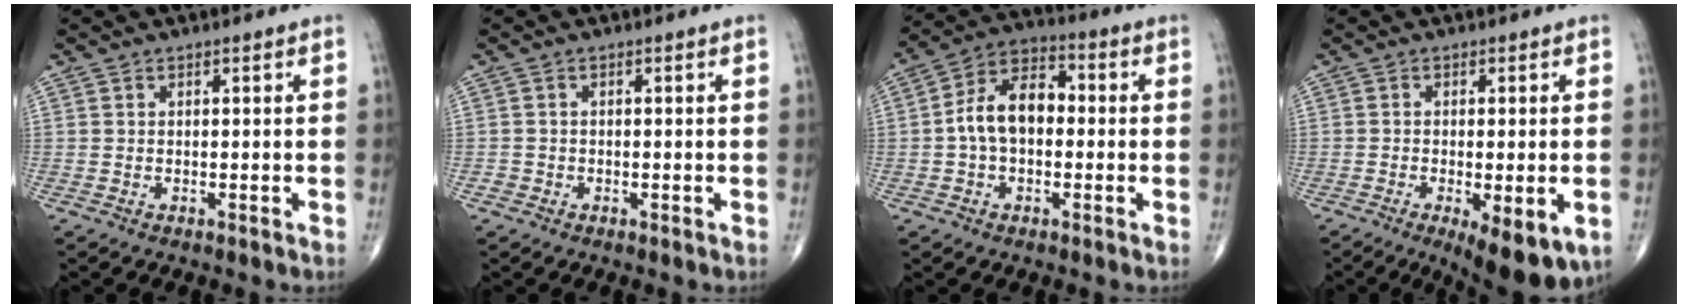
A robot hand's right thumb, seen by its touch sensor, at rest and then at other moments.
{"total": 0.9, "force": [-0.4, 0.8, 0.1], "torque": [0.007, 0.004, -0.009]}
{"total": 10.6, "force": [-0.3, 6.7, 8.2], "torque": [-0.133, 0.036, -0.017]}
{"total": 11.2, "force": [-4.5, 3.8, 9.4], "torque": [-0.127, -0.013, -0.061]}